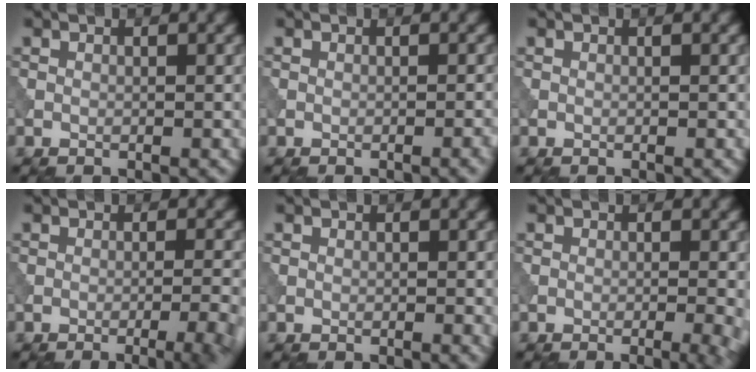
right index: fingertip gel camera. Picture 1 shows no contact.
{"total": 1.2, "force": [-0.5, 0.3, 1.1], "torque": [-0.010, 0.002, -0.009]}
{"total": 0.0}
{"total": 6.7, "force": [-3.2, 2.4, 5.4], "torque": [-0.045, 0.010, -0.035]}
{"total": 0.0}
{"total": 4.1, "force": [-1.1, 1.4, 3.7], "torque": [-0.031, 0.001, -0.013]}